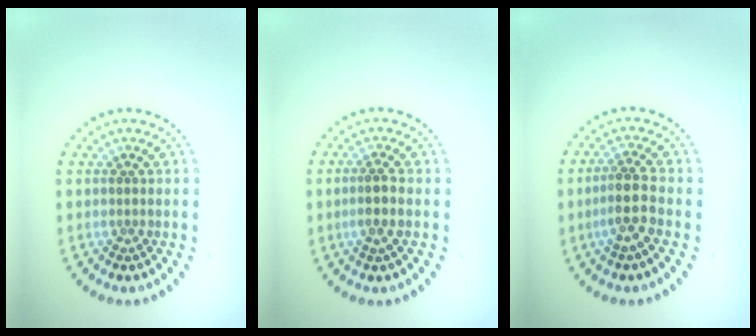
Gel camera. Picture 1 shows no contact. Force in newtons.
{"total": 1.7, "press": 1.4, "slide": 1.0}
{"total": 2.8, "press": 2.4, "slide": 1.5}